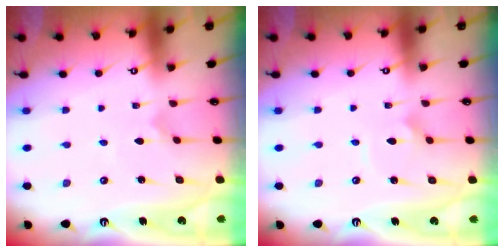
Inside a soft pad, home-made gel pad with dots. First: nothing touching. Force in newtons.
{"total": 2.2, "press": 2.2, "slide": 0.1}